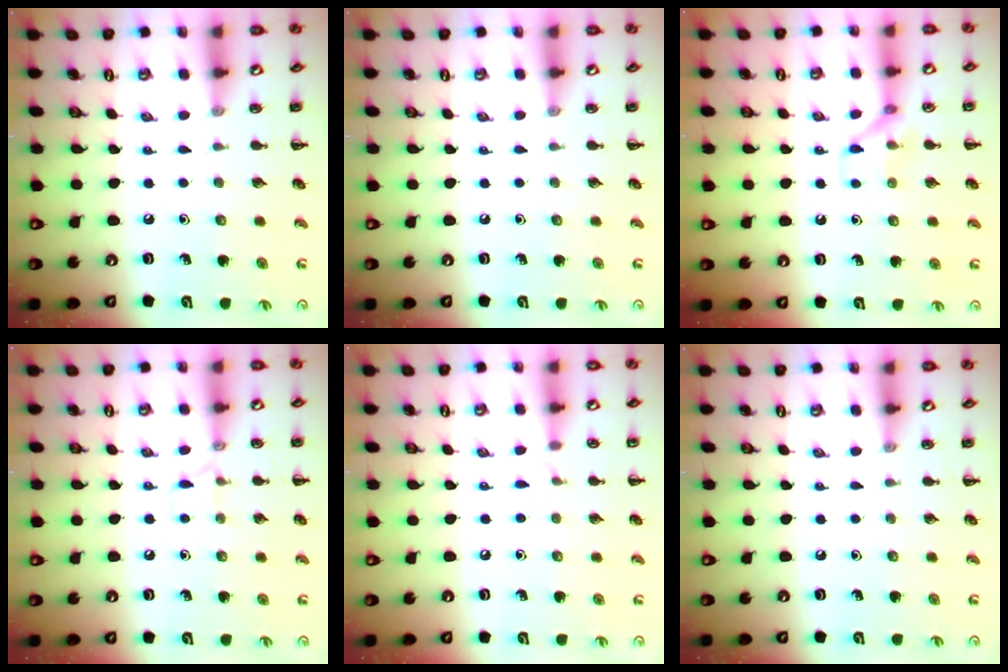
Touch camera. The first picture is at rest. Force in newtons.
{"total": 0.0}
{"total": 7.2, "press": 7.2, "slide": 0.6}
{"total": 5.8, "press": 5.6, "slide": 1.8}
{"total": 4.2, "press": 4.0, "slide": 1.4}
{"total": 0.0}